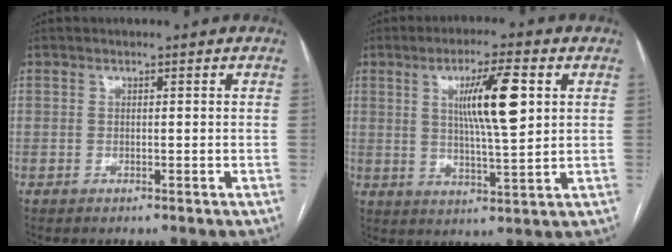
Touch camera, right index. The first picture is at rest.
{"total": 9.9, "force": [2.8, 0.9, 9.5], "torque": [-0.161, 0.001, 0.049]}